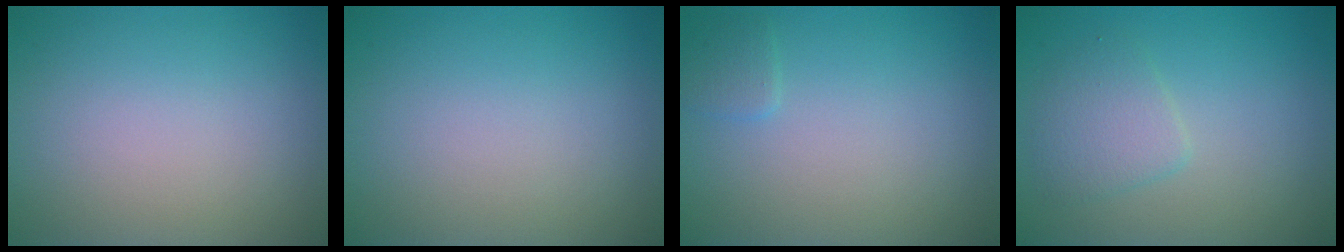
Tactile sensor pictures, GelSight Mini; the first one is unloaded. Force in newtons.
{"total": 0.0}
{"total": 0.9, "press": 0.9, "slide": 0.1}
{"total": 2.4, "press": 2.4, "slide": 0.1}